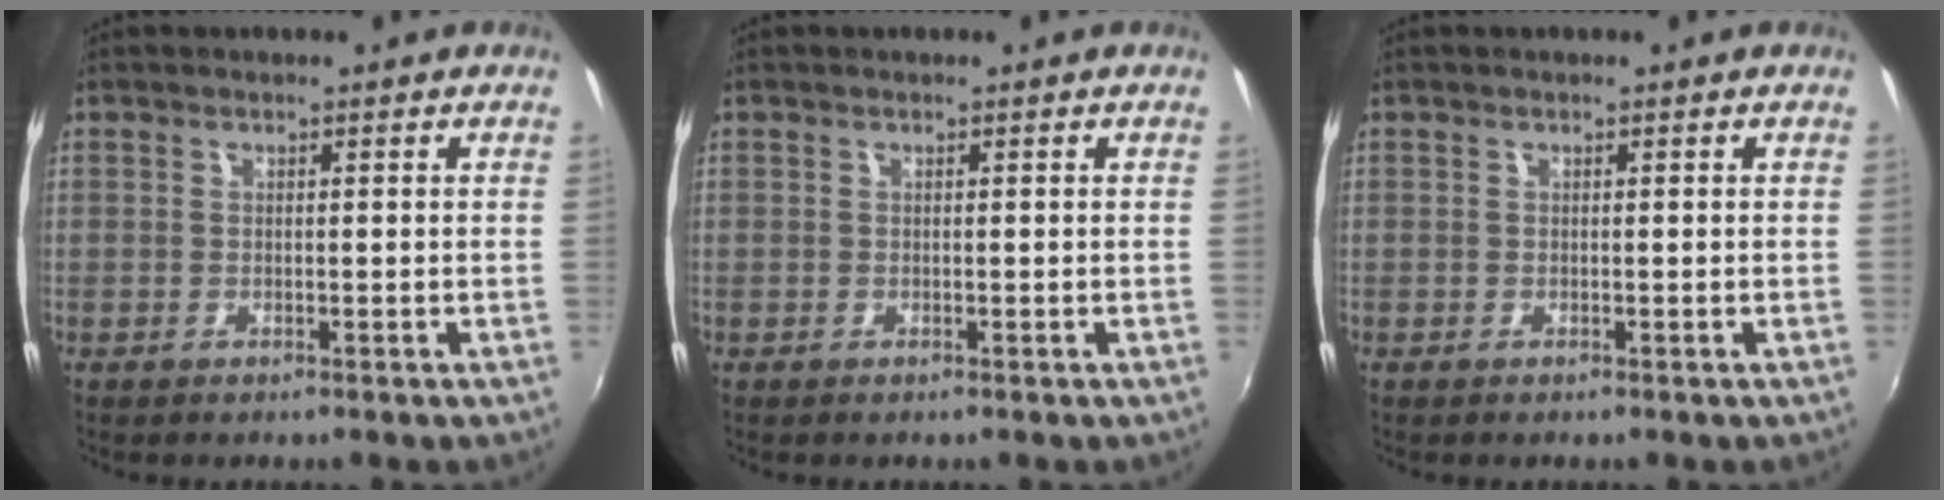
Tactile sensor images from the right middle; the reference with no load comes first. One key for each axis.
{"total": 0.0}
{"total": 0.0}